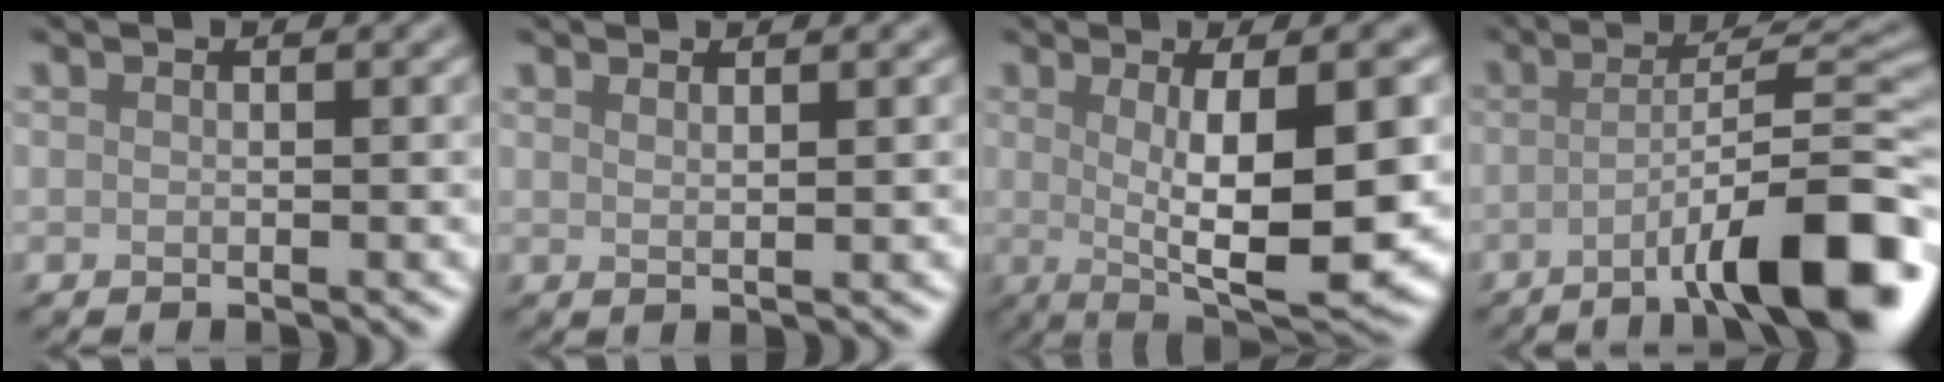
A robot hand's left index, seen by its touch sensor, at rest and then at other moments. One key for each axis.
{"total": 1.4, "fx": 0.9, "fy": 0.4, "fz": 0.9, "tx": -0.006, "ty": 0.000, "tz": 0.007}
{"total": 11.2, "fx": 0.1, "fy": 2.9, "fz": 10.8, "tx": -0.149, "ty": -0.009, "tz": 0.005}
{"total": 10.6, "fx": -4.6, "fy": 1.9, "fz": 9.3, "tx": -0.119, "ty": 0.016, "tz": -0.078}